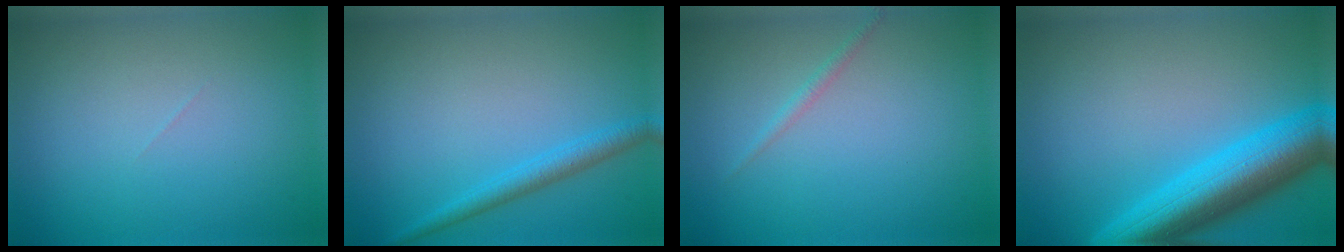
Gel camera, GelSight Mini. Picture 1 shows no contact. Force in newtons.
{"total": 2.2, "press": 2.2, "slide": 0.1}
{"total": 0.8, "press": 0.8, "slide": 0.1}
{"total": 8.7, "press": 8.7, "slide": 0.4}